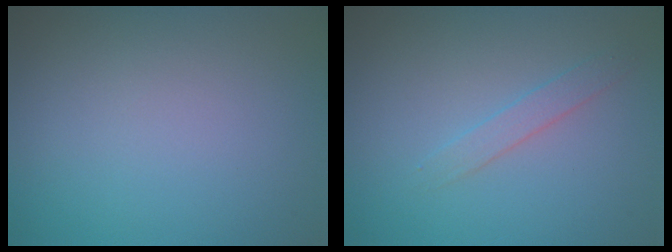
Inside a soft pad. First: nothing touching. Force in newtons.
{"total": 1.3, "press": 1.3, "slide": 0.1}